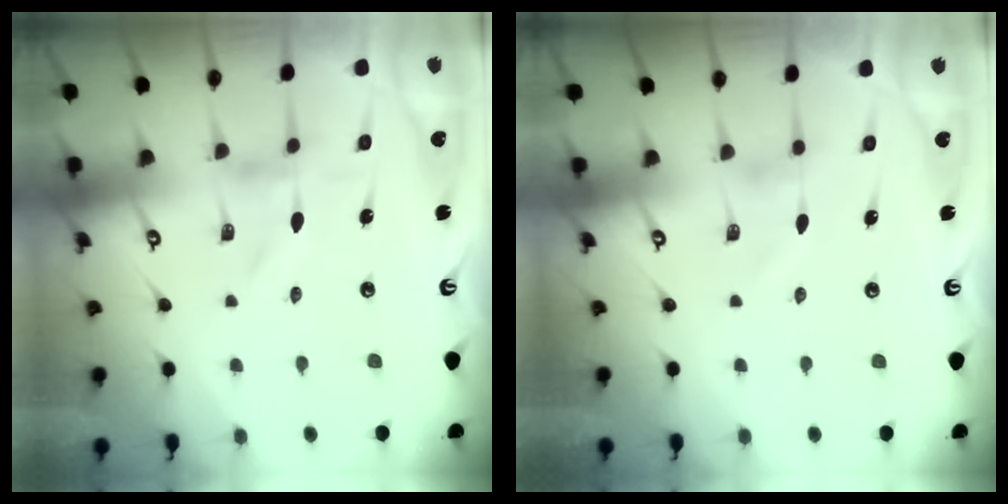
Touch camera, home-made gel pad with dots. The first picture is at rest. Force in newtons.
{"total": 0.6, "press": 0.6, "slide": 0.2}